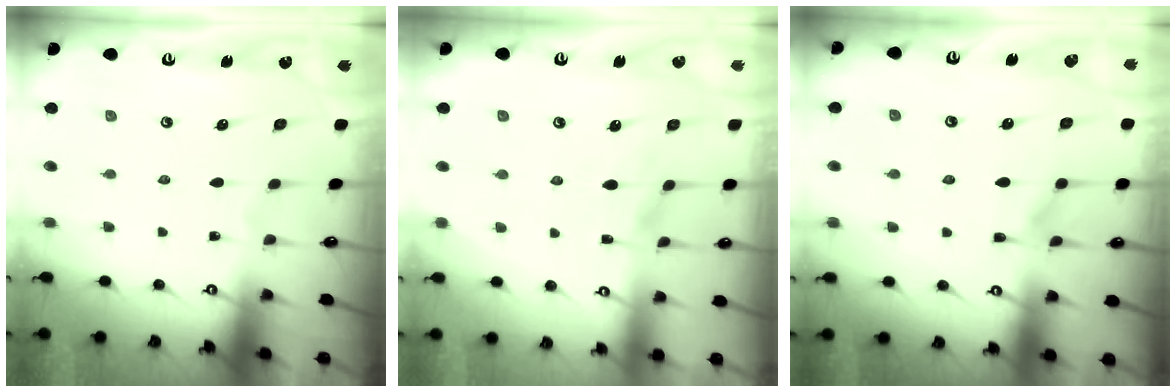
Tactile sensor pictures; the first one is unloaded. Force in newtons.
{"total": 3.6, "press": 3.5, "slide": 0.9}
{"total": 4.7, "press": 4.7, "slide": 0.4}